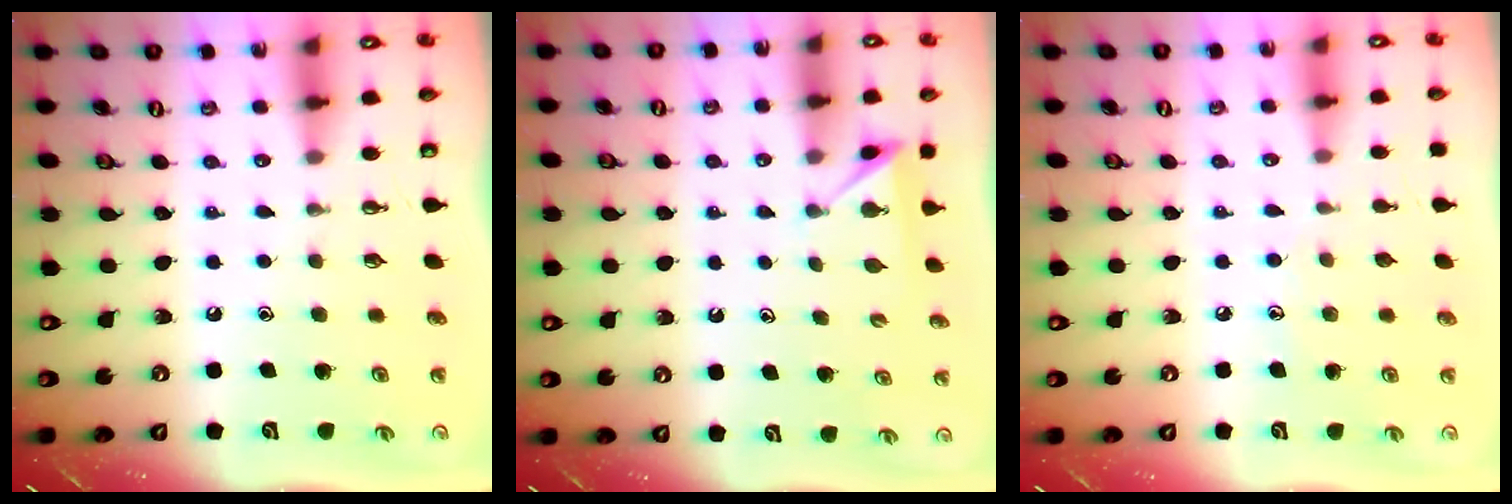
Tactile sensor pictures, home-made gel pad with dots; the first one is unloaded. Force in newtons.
{"total": 2.8, "press": 2.8, "slide": 0.5}
{"total": 5.1, "press": 5.0, "slide": 0.5}